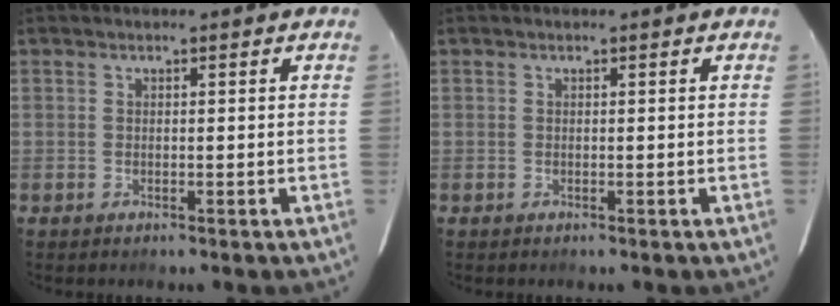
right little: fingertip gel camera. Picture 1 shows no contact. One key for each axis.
{"total": 0.0}